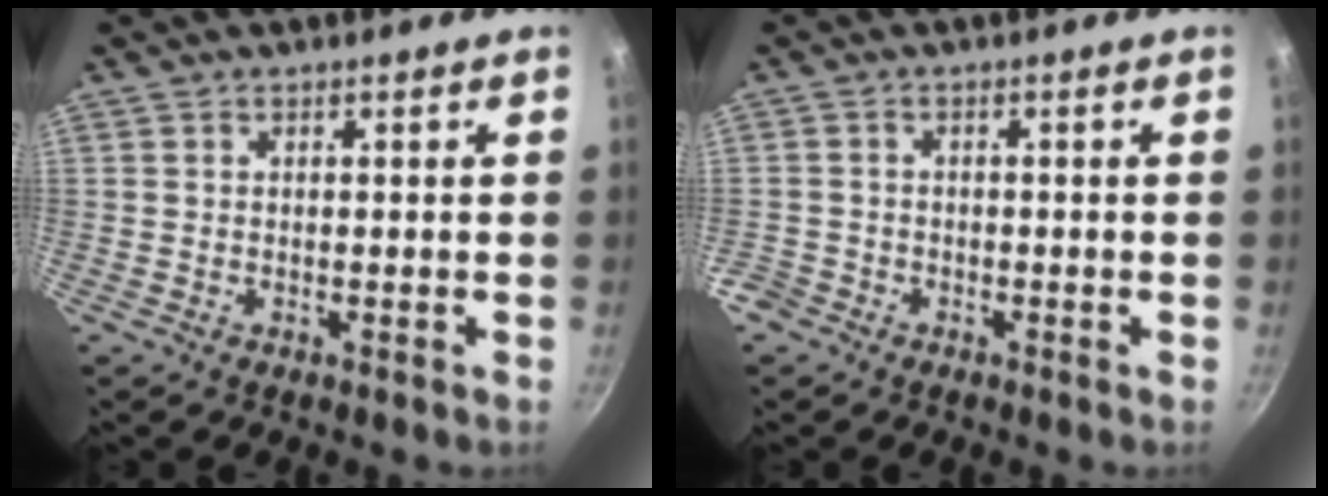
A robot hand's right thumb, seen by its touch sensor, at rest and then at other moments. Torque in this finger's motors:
{"motor_torque": [0.32, -0.09, 0.00, -0.68, -0.02]}